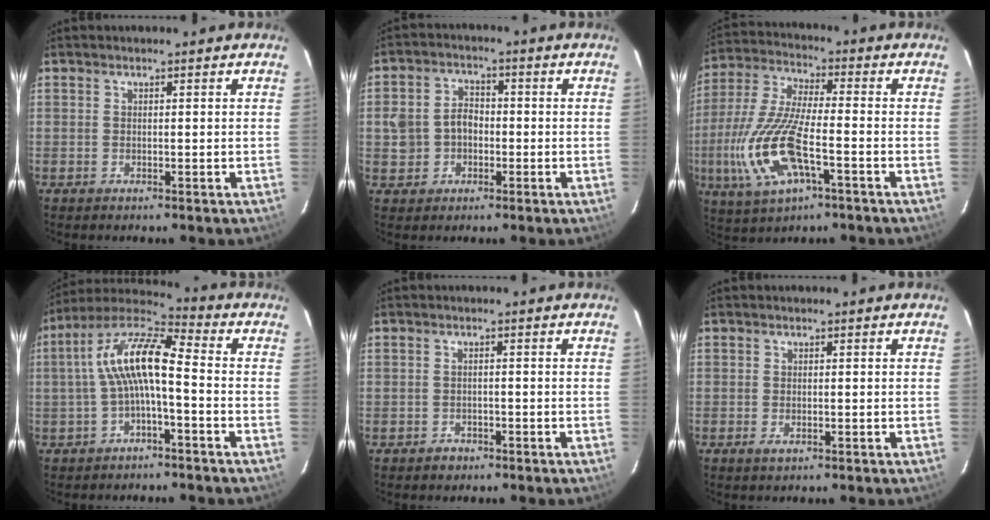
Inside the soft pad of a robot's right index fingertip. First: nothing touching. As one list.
[{"total": 6.3, "force": [-1.0, 5.5, 3.0], "torque": [-0.070, 0.020, -0.010]}, {"total": 16.0, "force": [-5.1, 5.2, 14.3], "torque": [-0.317, -0.014, -0.097]}, {"total": 11.0, "force": [-1.1, 2.9, 10.5], "torque": [-0.214, 0.024, -0.027]}, {"total": 2.1, "force": [-1.2, 1.7, 0.1], "torque": [-0.006, 0.005, -0.016]}, {"total": 1.0, "force": [-0.3, 0.5, 0.8], "torque": [-0.015, -0.002, -0.003]}]